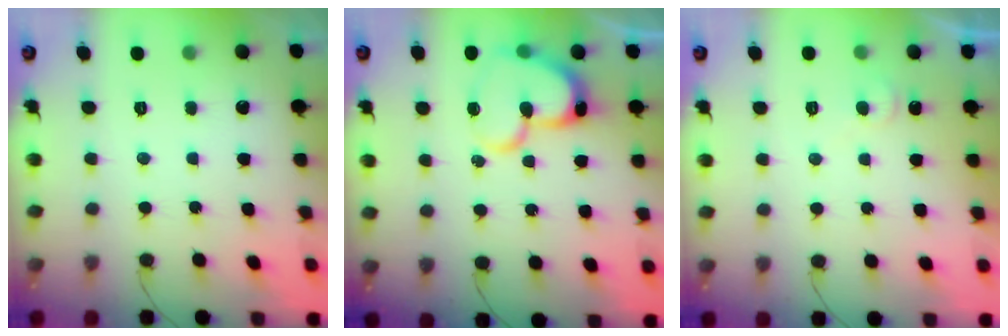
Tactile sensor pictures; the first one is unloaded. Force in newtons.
{"total": 15.0, "press": 14.9, "slide": 1.6}
{"total": 4.2, "press": 4.1, "slide": 0.4}